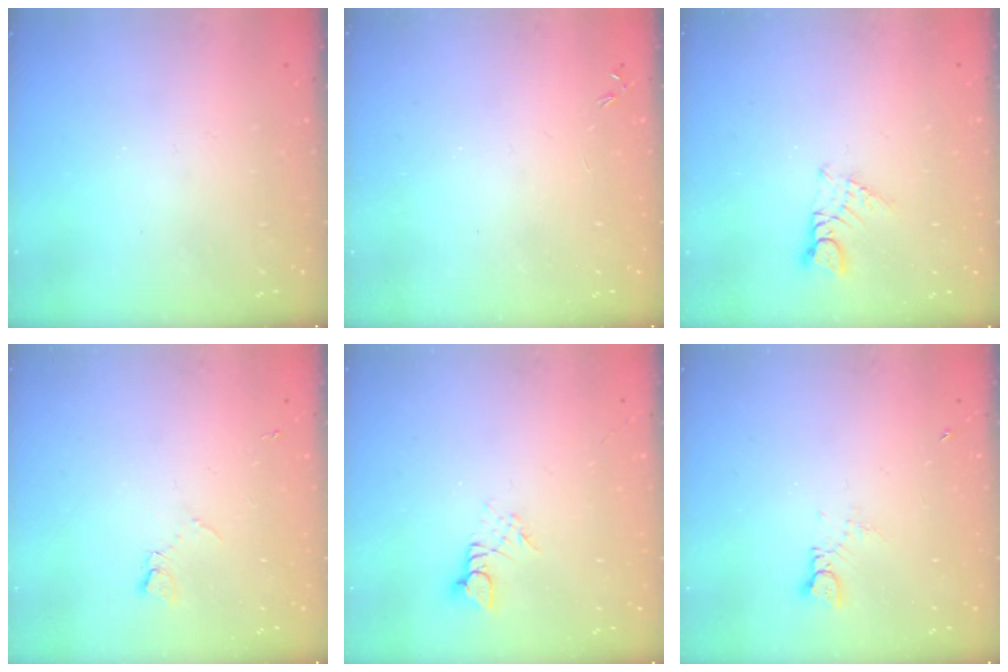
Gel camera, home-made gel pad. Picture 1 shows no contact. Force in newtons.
{"total": 0.0}
{"total": 1.1, "press": 1.1, "slide": 0.1}
{"total": 4.5, "press": 4.5, "slide": 0.7}
{"total": 3.3, "press": 3.3, "slide": 0.4}
{"total": 1.6, "press": 1.6, "slide": 0.2}